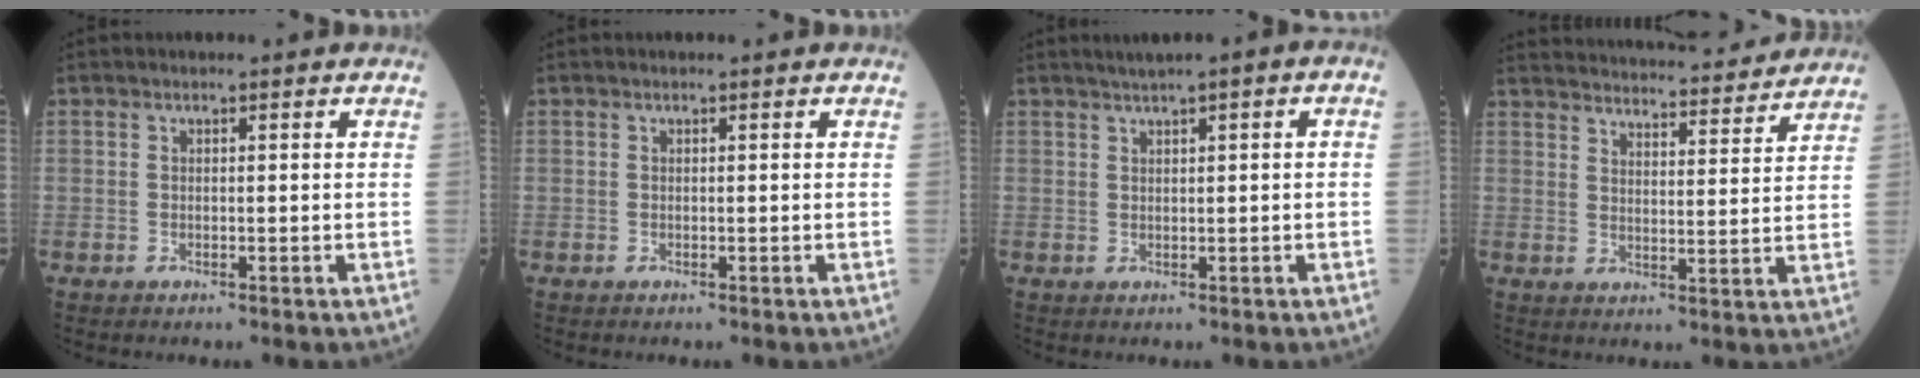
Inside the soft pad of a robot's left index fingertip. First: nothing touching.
{"total": 0.0}
{"total": 2.9, "force": [1.4, 0.2, 2.5], "torque": [-0.042, 0.014, 0.025]}
{"total": 23.4, "force": [22.3, 3.4, 6.3], "torque": [-0.102, 0.000, 0.293]}